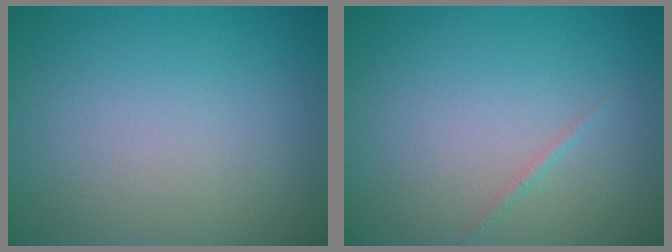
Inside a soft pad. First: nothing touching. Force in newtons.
{"total": 0.5, "press": 0.5, "slide": 0.0}